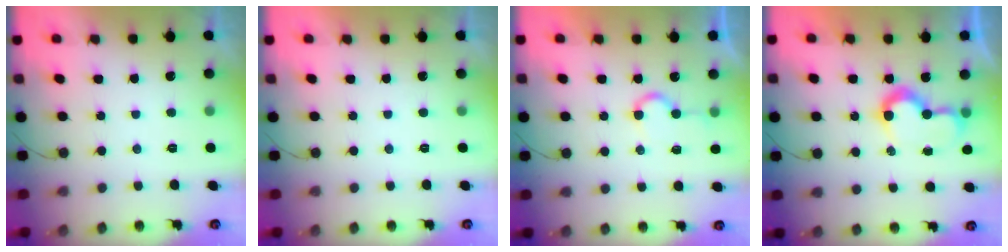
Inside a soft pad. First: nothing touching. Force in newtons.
{"total": 1.6, "press": 1.6, "slide": 0.0}
{"total": 6.6, "press": 6.6, "slide": 0.7}
{"total": 9.7, "press": 9.7, "slide": 0.5}